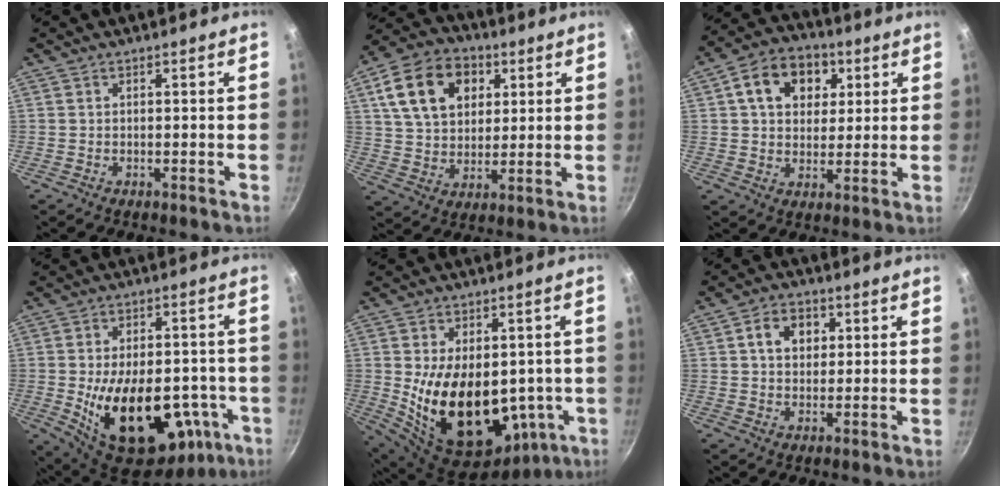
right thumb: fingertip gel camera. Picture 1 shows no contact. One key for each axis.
{"total": 16.3, "fx": 5.8, "fy": 11.6, "fz": 9.8, "tx": -0.150, "ty": -0.001, "tz": 0.094}
{"total": 12.6, "fx": 4.3, "fy": 9.4, "fz": 7.2, "tx": -0.091, "ty": 0.005, "tz": 0.059}
{"total": 25.5, "fx": -6.9, "fy": 14.7, "fz": 19.6, "tx": -0.280, "ty": 0.011, "tz": -0.077}
{"total": 22.8, "fx": -2.1, "fy": 14.3, "fz": 17.6, "tx": -0.274, "ty": -0.011, "tz": -0.003}
{"total": 6.6, "fx": 1.8, "fy": 5.1, "fz": 3.8, "tx": -0.040, "ty": 0.005, "tz": 0.025}